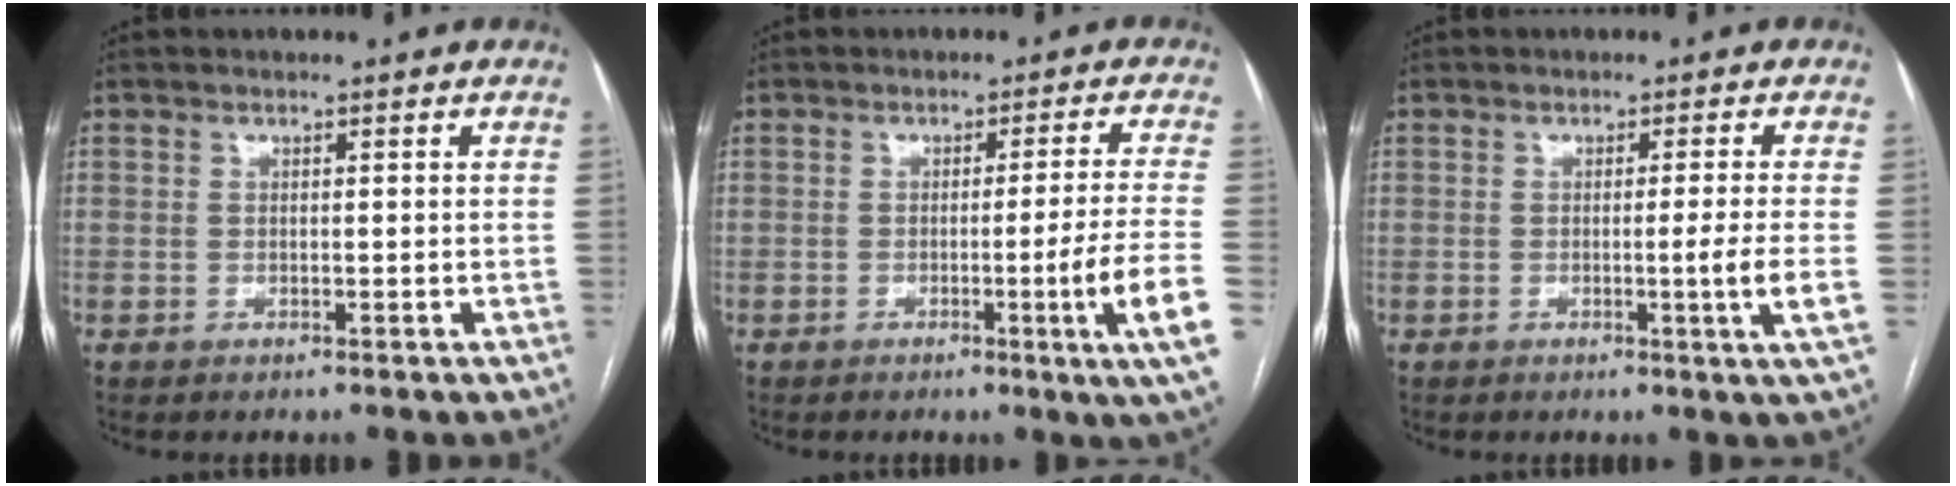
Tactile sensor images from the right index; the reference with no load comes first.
{"total": 8.6, "force": [-2.9, -2.3, 7.8], "torque": [-0.096, -0.021, -0.043]}
{"total": 4.2, "force": [-0.8, -1.5, 3.9], "torque": [-0.058, -0.009, -0.012]}